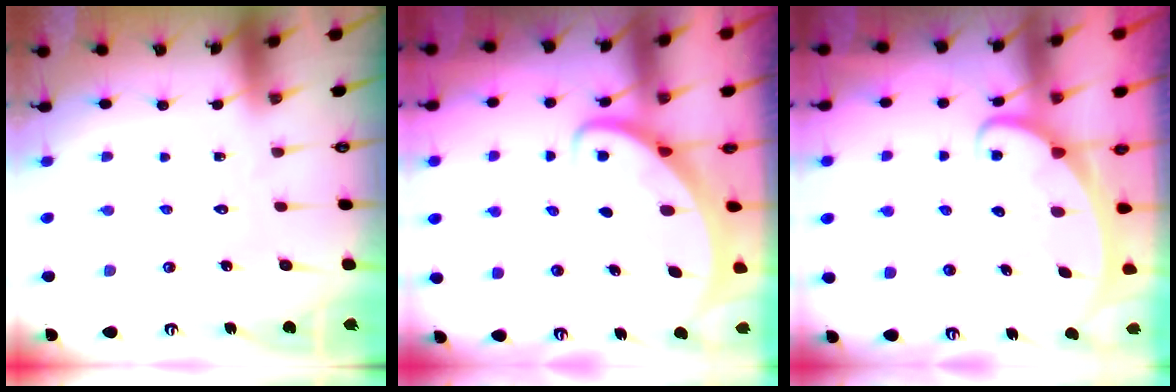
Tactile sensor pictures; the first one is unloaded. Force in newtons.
{"total": 3.4, "press": 3.4, "slide": 0.4}
{"total": 2.6, "press": 2.6, "slide": 0.3}